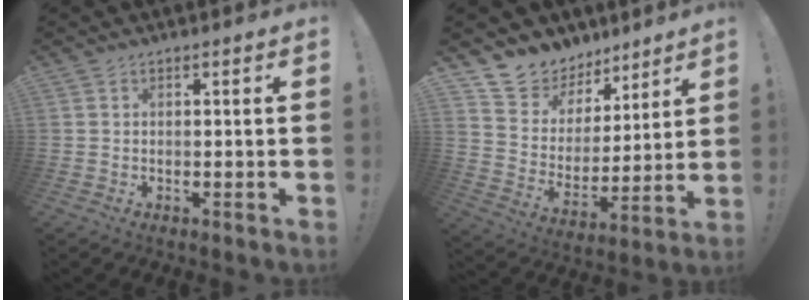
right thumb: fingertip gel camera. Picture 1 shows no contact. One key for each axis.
{"total": 10.7, "fx": 8.6, "fy": 6.2, "fz": 0.6, "tx": -0.023, "ty": -0.078, "tz": 0.163}